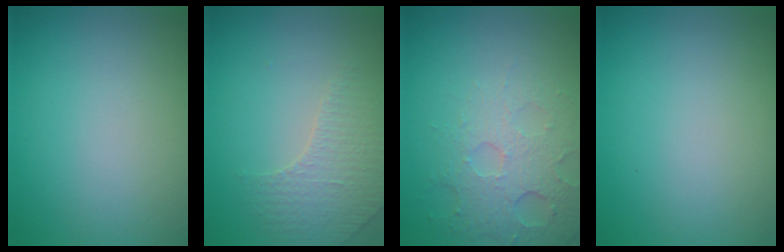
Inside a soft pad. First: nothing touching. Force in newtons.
{"total": 1.8, "press": 1.6, "slide": 0.8}
{"total": 4.9, "press": 3.2, "slide": 3.6}
{"total": 0.0}